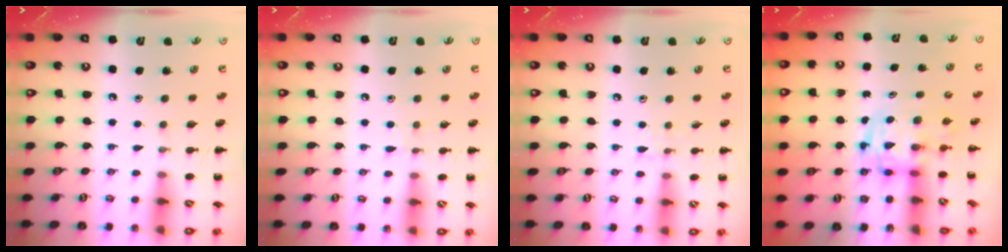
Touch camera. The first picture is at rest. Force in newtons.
{"total": 4.1, "press": 3.9, "slide": 1.2}
{"total": 4.4, "press": 4.0, "slide": 1.7}
{"total": 2.8, "press": 2.8, "slide": 0.5}